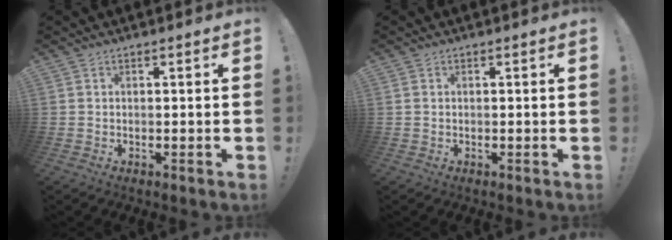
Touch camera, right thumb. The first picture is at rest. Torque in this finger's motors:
{"motor_torque": [0.36, 0.16, 0.15, -0.16, 0.07]}